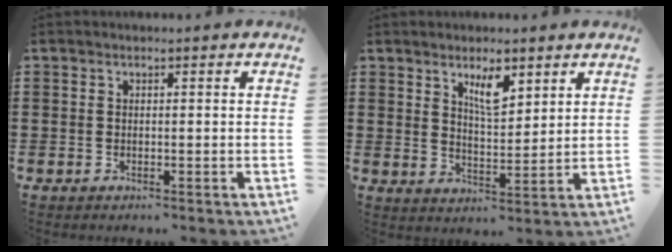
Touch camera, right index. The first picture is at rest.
{"total": 5.4, "force": [3.4, 1.9, 3.7], "torque": [-0.064, -0.003, 0.056]}